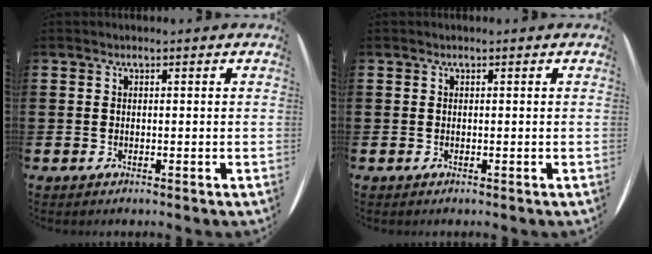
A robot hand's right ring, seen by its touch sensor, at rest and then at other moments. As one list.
[{"total": 0.0}]